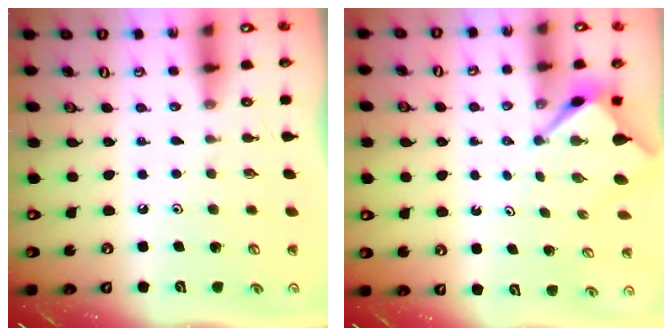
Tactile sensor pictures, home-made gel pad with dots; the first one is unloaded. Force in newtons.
{"total": 3.2, "press": 3.2, "slide": 0.2}